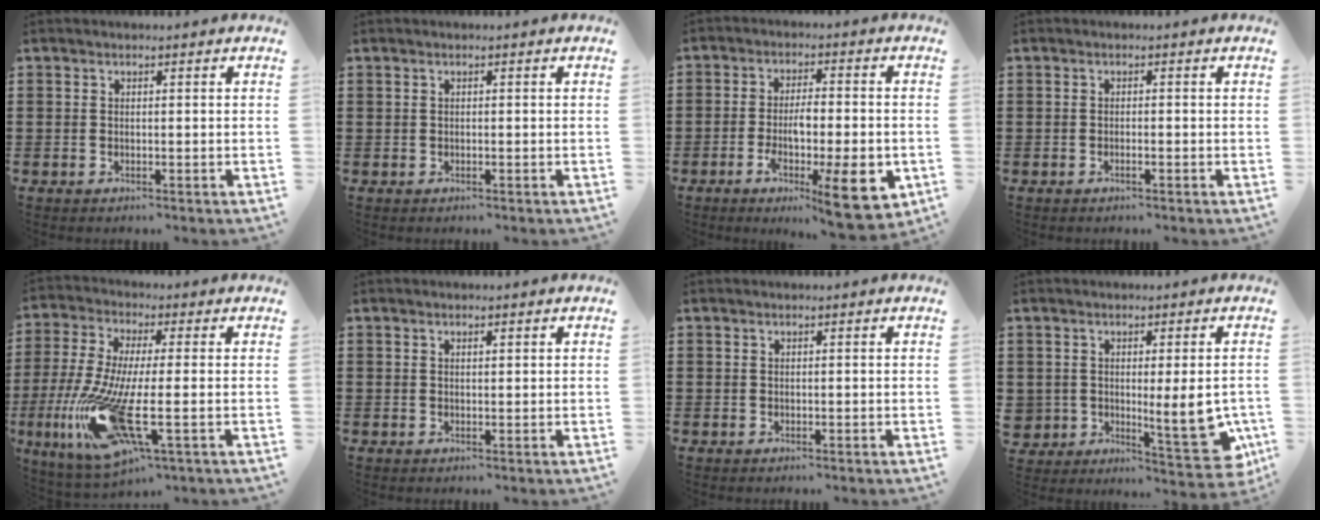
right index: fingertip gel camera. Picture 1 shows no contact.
{"total": 0.0}
{"total": 10.4, "force": [-4.0, 2.5, 9.3], "torque": [-0.156, -0.005, -0.072]}
{"total": 0.8, "force": [-0.5, 0.0, 0.6], "torque": [-0.010, -0.004, -0.009]}
{"total": 13.8, "force": [-4.6, 2.7, 12.7], "torque": [-0.276, -0.031, -0.084]}
{"total": 0.6, "force": [0.3, 0.2, 0.4], "torque": [-0.009, 0.003, 0.006]}
{"total": 0.0}
{"total": 7.2, "force": [-0.7, 3.6, 6.2], "torque": [-0.094, -0.008, -0.008]}